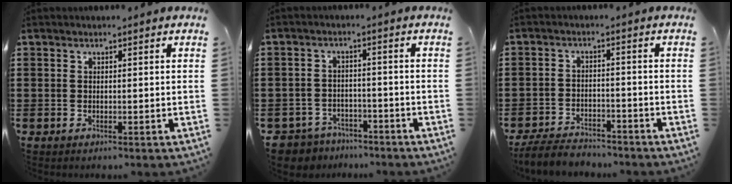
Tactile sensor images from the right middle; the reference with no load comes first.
{"total": 3.9, "force": [-3.8, 0.9, 0.0], "torque": [-0.023, -0.006, -0.084]}
{"total": 4.3, "force": [-4.1, 1.0, 0.7], "torque": [-0.020, 0.005, -0.087]}